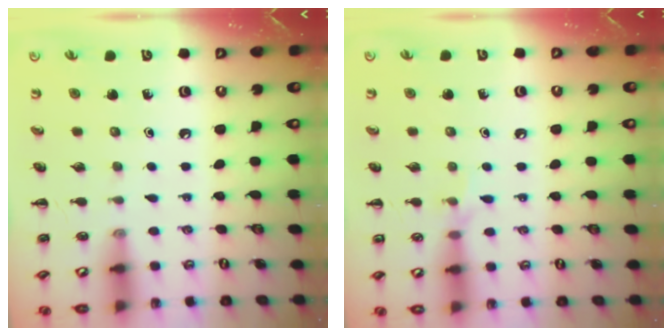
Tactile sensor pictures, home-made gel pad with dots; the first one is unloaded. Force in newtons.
{"total": 5.1, "press": 5.0, "slide": 1.1}